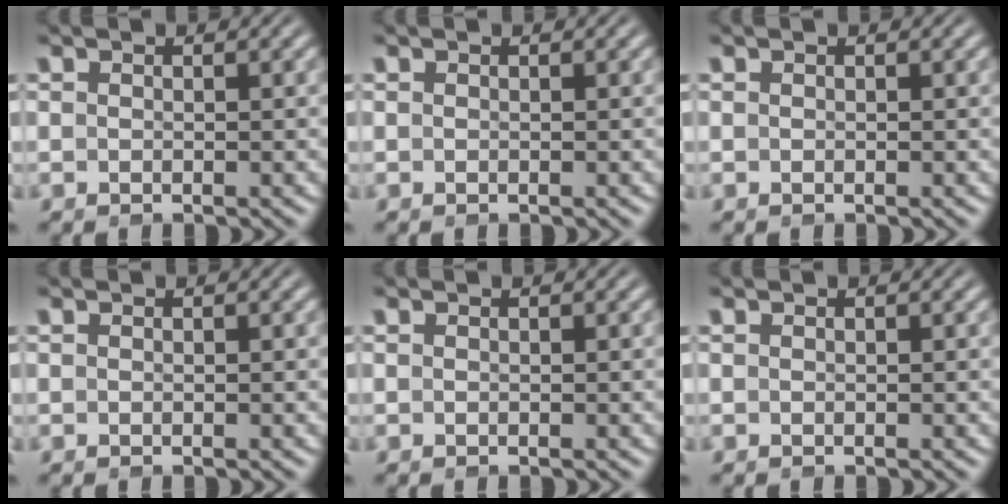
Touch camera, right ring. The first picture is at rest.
{"total": 0.0}
{"total": 0.0}
{"total": 0.0}
{"total": 0.0}
{"total": 0.0}